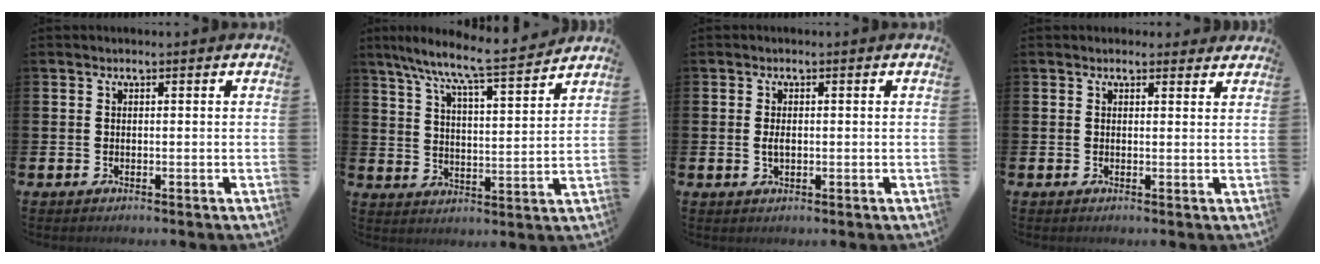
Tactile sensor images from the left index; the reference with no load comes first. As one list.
[{"total": 8.6, "force": [8.0, -0.2, 3.2], "torque": [-0.082, -0.063, 0.133]}, {"total": 1.5, "force": [-0.1, 0.8, 1.3], "torque": [-0.022, 0.003, -0.005]}, {"total": 1.2, "force": [1.1, 0.5, 0.1], "torque": [0.012, -0.001, 0.018]}]